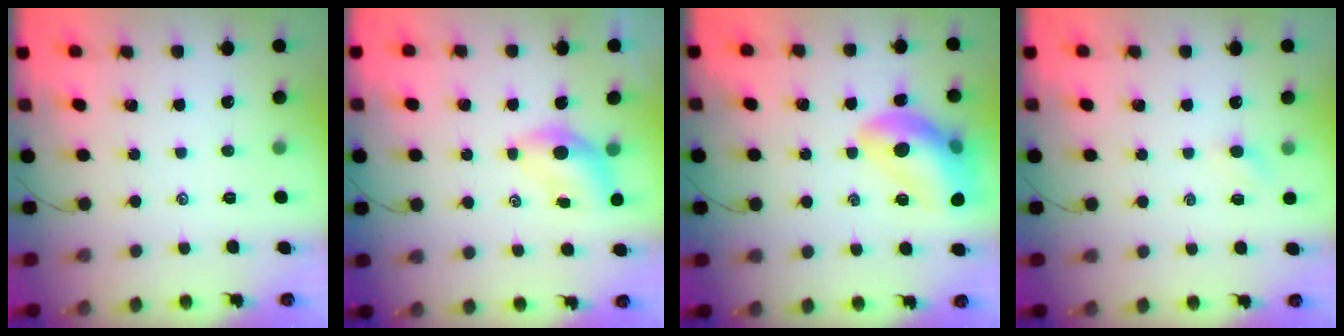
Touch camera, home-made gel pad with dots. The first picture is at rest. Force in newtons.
{"total": 5.3, "press": 5.2, "slide": 1.3}
{"total": 17.3, "press": 17.1, "slide": 2.7}
{"total": 3.1, "press": 3.0, "slide": 0.9}